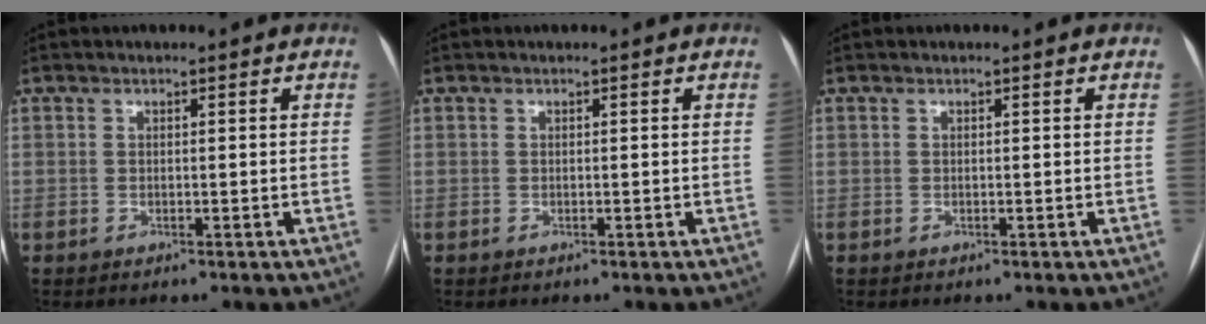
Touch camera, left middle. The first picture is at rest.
{"total": 0.0}
{"total": 0.0}